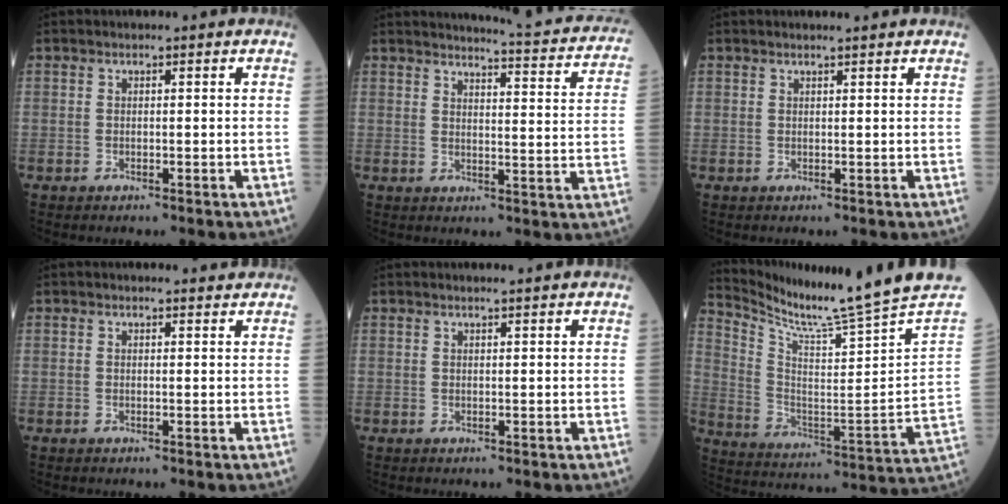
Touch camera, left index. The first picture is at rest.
{"total": 16.2, "force": [15.5, 0.5, 4.7], "torque": [-0.055, -0.072, 0.160]}
{"total": 1.9, "force": [1.7, -0.3, 0.6], "torque": [-0.011, 0.004, 0.024]}
{"total": 1.7, "force": [1.7, 0.1, 0.0], "torque": [-0.009, -0.003, 0.016]}
{"total": 2.6, "force": [2.4, -0.3, 0.9], "torque": [-0.014, 0.008, 0.030]}
{"total": 19.5, "force": [17.4, -3.3, 8.3], "torque": [-0.157, -0.112, 0.262]}